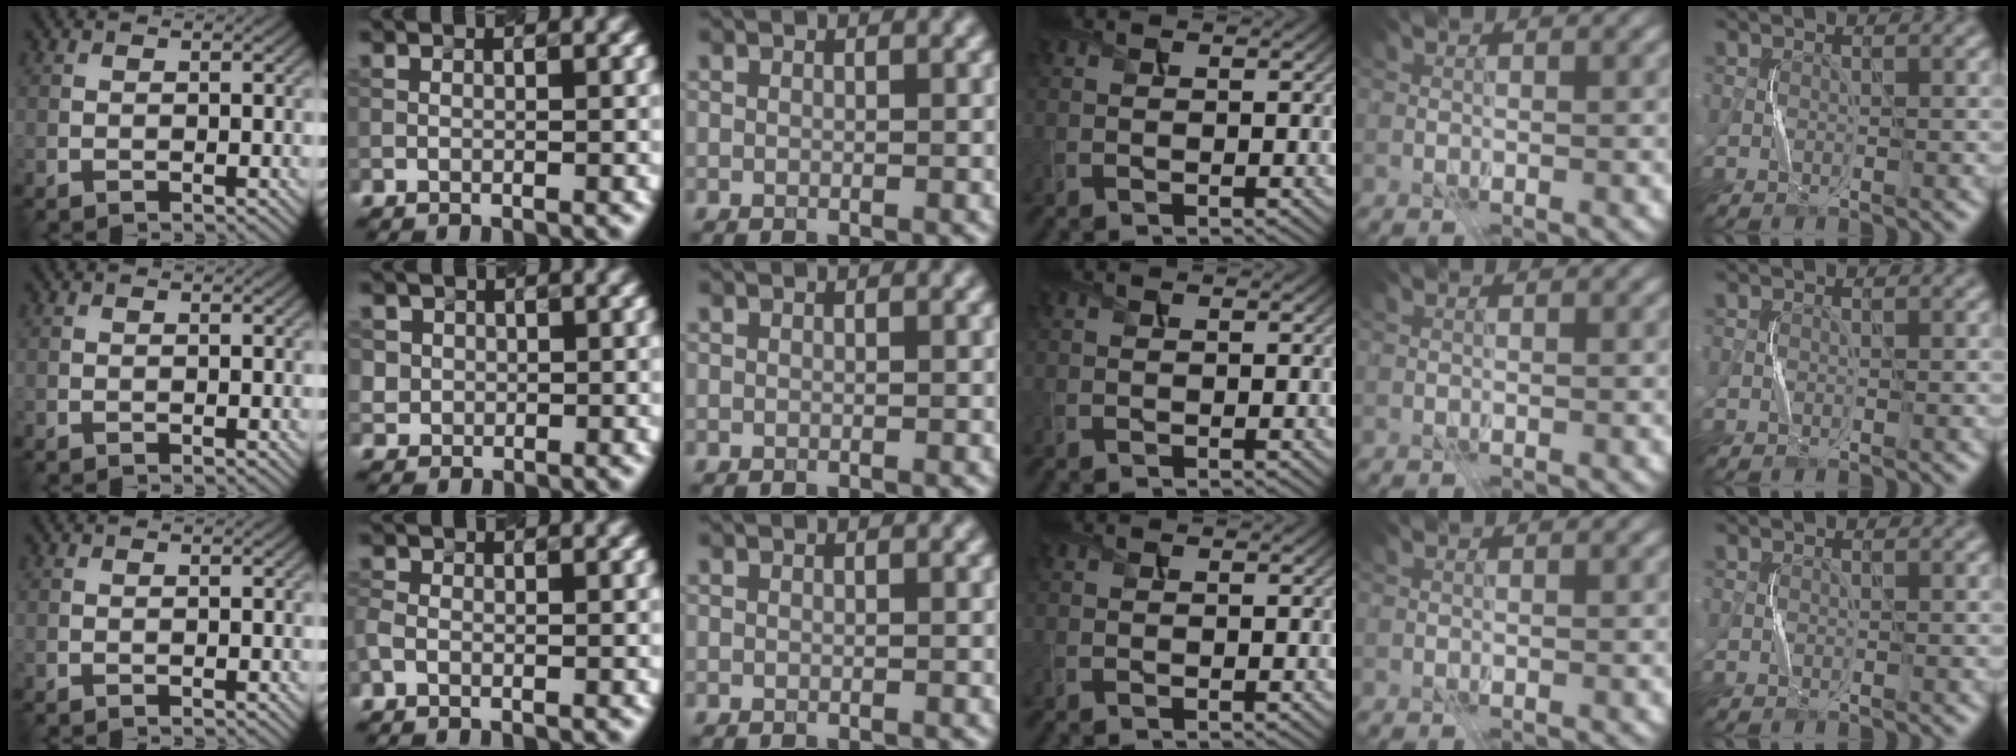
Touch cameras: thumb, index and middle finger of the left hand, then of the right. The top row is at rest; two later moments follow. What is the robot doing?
{"motion": "press", "object": "toy piano key"}